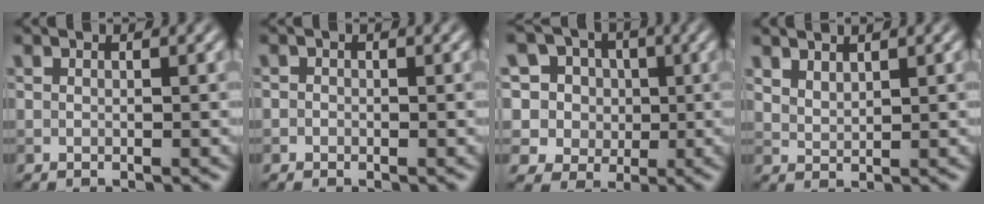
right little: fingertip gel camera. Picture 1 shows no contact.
{"total": 0.5, "force": [-0.2, 0.5, 0.1], "torque": [0.003, -0.005, -0.005]}
{"total": 8.9, "force": [3.5, 7.3, 3.5], "torque": [-0.074, 0.018, 0.038]}
{"total": 1.8, "force": [1.6, 0.6, 0.6], "torque": [-0.016, 0.002, 0.035]}